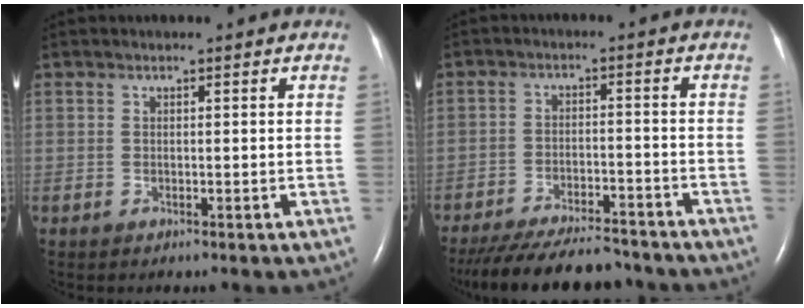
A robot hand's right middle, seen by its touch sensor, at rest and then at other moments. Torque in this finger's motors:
{"motor_torque": [1.05, -1.09, 0.14, 0.06]}